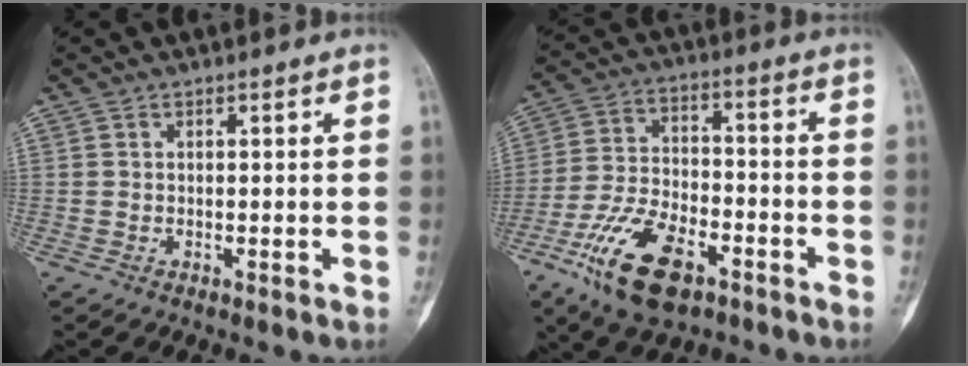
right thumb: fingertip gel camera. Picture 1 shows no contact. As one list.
[{"total": 16.0, "force": [-8.9, 7.8, 10.8], "torque": [-0.192, 0.038, -0.160]}]